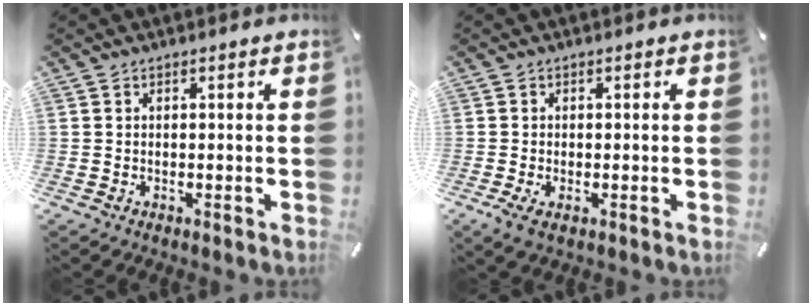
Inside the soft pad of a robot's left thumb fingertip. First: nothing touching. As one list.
[{"total": 1.9, "force": [-0.4, 1.2, 1.4], "torque": [-0.026, 0.002, -0.006]}]